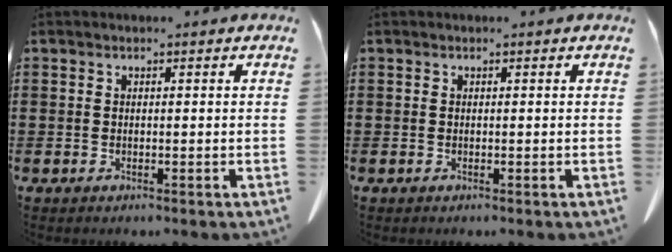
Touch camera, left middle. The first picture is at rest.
{"total": 0.0}